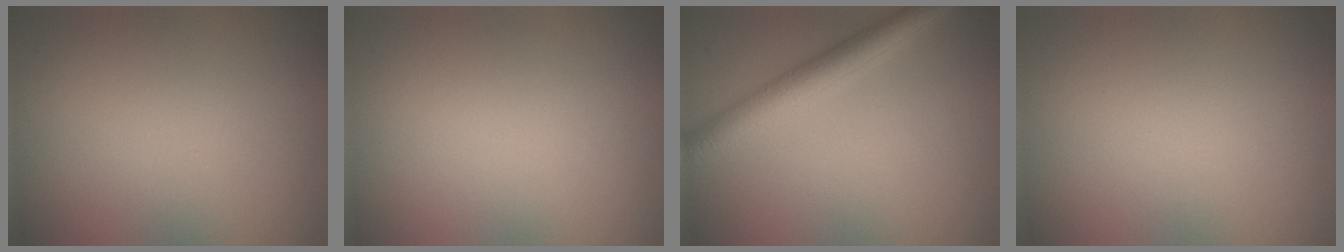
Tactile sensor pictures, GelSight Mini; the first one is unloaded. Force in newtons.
{"total": 0.0}
{"total": 4.5, "press": 4.5, "slide": 0.2}
{"total": 0.0}